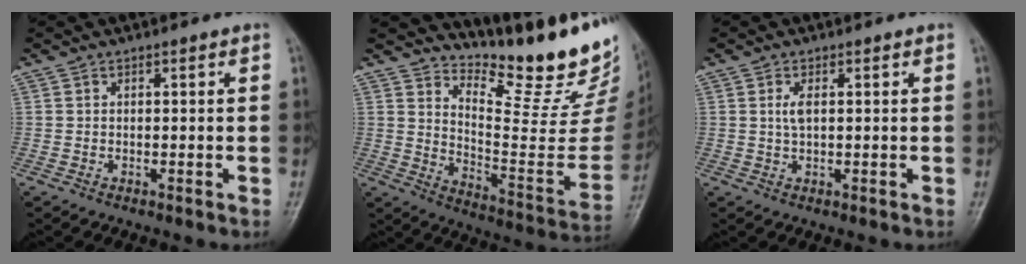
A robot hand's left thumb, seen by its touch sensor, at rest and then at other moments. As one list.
[{"total": 21.9, "force": [18.1, 6.0, 10.9], "torque": [-0.115, -0.159, 0.253]}, {"total": 2.3, "force": [0.6, 0.9, 2.0], "torque": [-0.042, 0.001, 0.014]}]